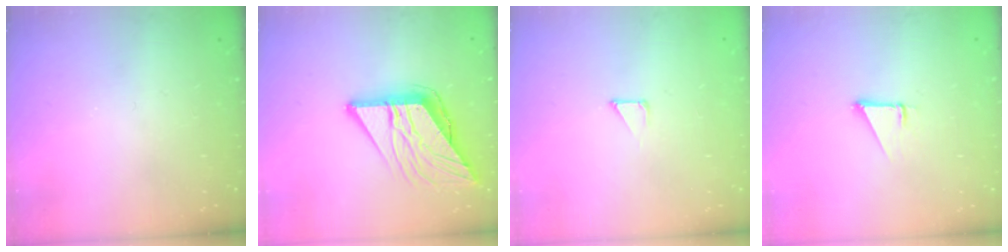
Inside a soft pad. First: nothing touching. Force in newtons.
{"total": 13.7, "press": 13.6, "slide": 1.6}
{"total": 1.7, "press": 1.7, "slide": 0.0}
{"total": 1.9, "press": 1.9, "slide": 0.0}